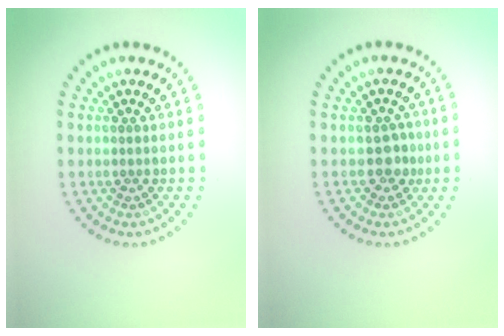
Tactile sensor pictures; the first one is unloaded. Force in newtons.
{"total": 1.6, "press": 1.4, "slide": 0.7}